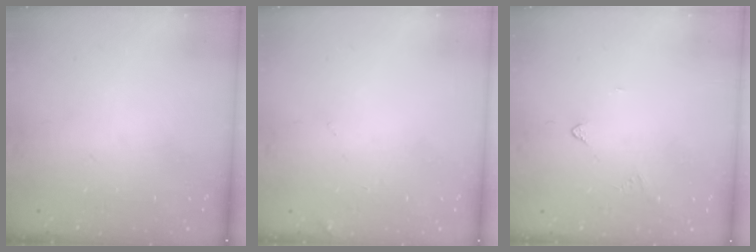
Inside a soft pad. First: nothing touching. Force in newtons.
{"total": 2.2, "press": 2.2, "slide": 0.2}
{"total": 2.9, "press": 2.9, "slide": 0.5}